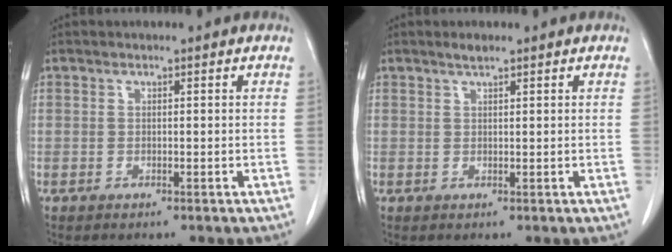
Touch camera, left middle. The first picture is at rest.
{"total": 1.3, "force": [1.0, 0.1, 0.8], "torque": [-0.019, 0.001, 0.021]}